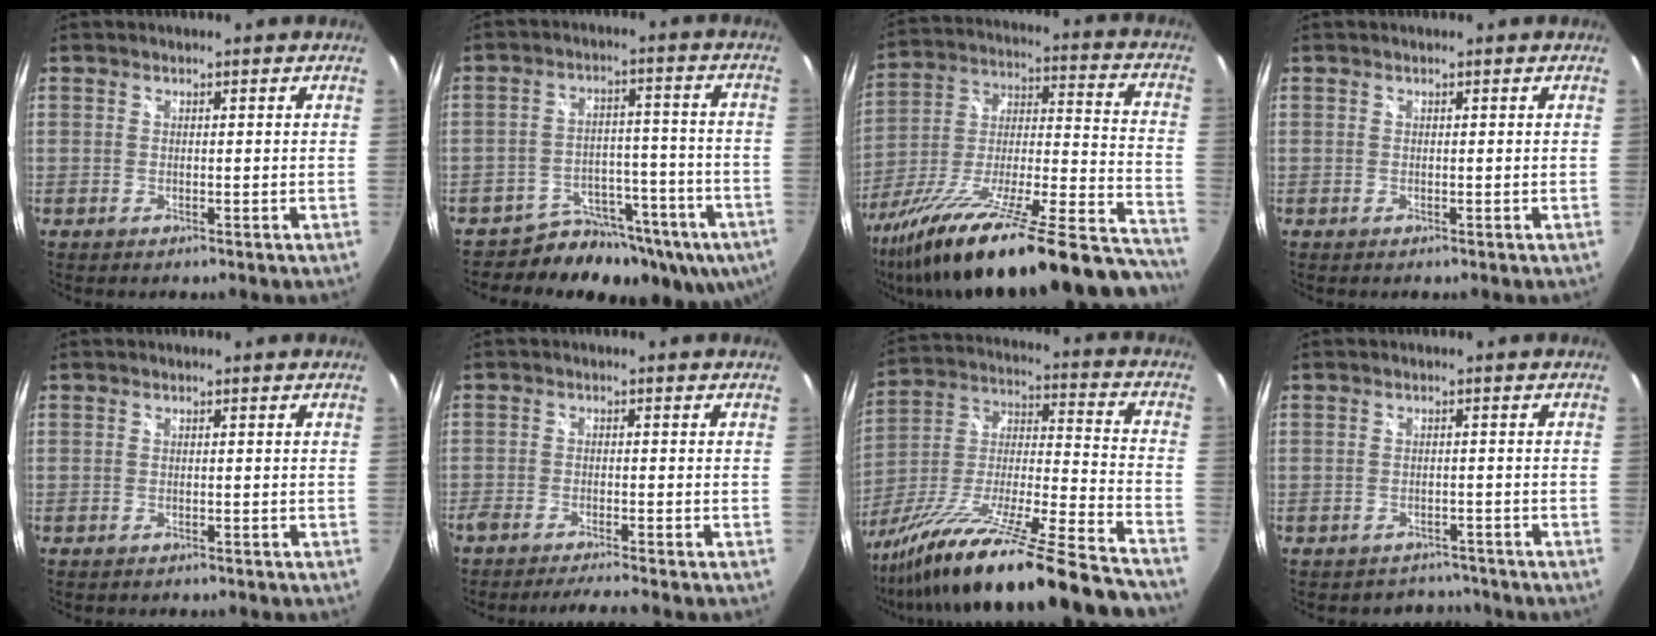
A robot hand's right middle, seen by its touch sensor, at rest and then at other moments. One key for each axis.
{"total": 16.2, "fx": -11.3, "fy": 9.4, "fz": 6.9, "tx": -0.113, "ty": 0.004, "tz": -0.153}
{"total": 38.0, "fx": -29.0, "fy": 6.7, "fz": 23.7, "tx": -0.344, "ty": -0.050, "tz": -0.436}
{"total": 0.0}
{"total": 0.9, "fx": -0.8, "fy": 0.4, "fz": 0.3, "tx": -0.009, "ty": -0.003, "tz": -0.012}
{"total": 5.6, "fx": -5.1, "fy": -0.4, "fz": 2.3, "tx": -0.058, "ty": -0.007, "tz": -0.088}
{"total": 33.3, "fx": -26.8, "fy": 1.3, "fz": 19.7, "tx": -0.309, "ty": -0.069, "tz": -0.428}
{"total": 3.6, "fx": -3.2, "fy": 1.5, "fz": -0.6, "tx": 0.008, "ty": 0.011, "tz": -0.048}